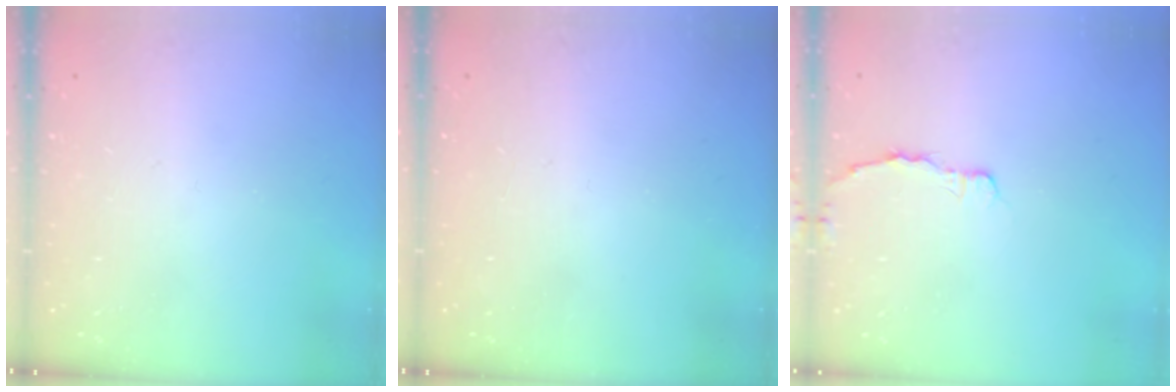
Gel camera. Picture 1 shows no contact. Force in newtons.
{"total": 0.0}
{"total": 2.1, "press": 2.1, "slide": 0.4}